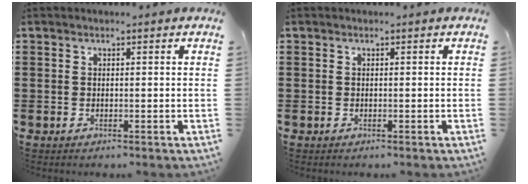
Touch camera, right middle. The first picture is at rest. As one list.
[{"total": 0.0}]